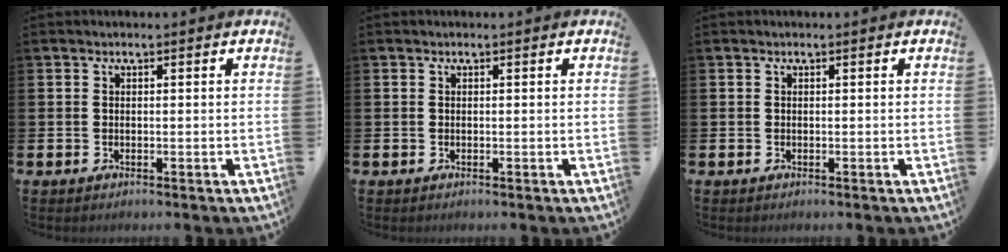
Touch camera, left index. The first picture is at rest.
{"total": 0.0}
{"total": 0.0}